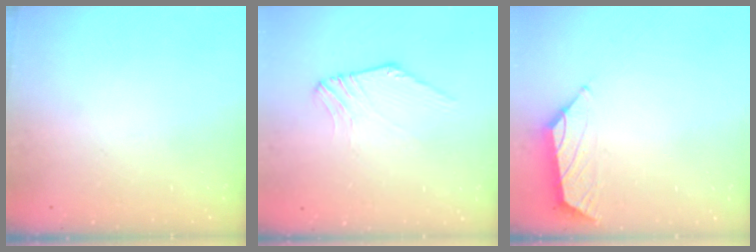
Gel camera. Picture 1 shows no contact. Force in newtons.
{"total": 0.5, "press": 0.5, "slide": 0.3}
{"total": 1.6, "press": 1.4, "slide": 0.6}